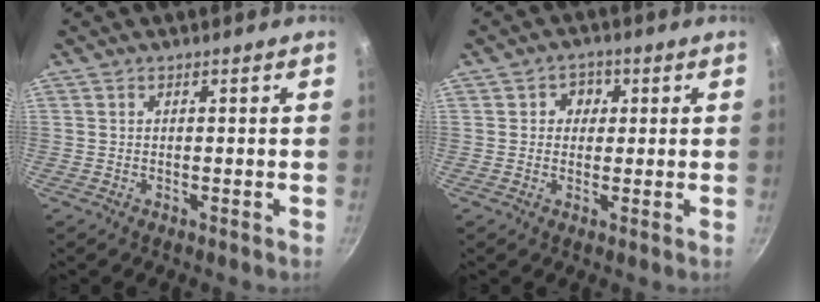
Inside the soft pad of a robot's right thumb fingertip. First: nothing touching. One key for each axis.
{"total": 3.5, "fx": 0.7, "fy": 3.2, "fz": 1.2, "tx": 0.010, "ty": 0.002, "tz": 0.005}